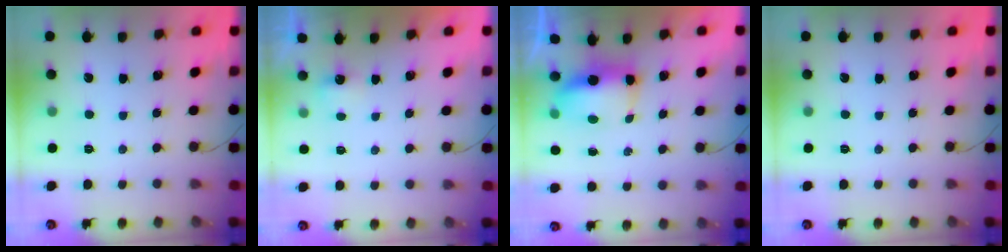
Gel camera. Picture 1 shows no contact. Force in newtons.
{"total": 2.2, "press": 2.2, "slide": 0.5}
{"total": 8.0, "press": 7.7, "slide": 1.8}
{"total": 0.0}